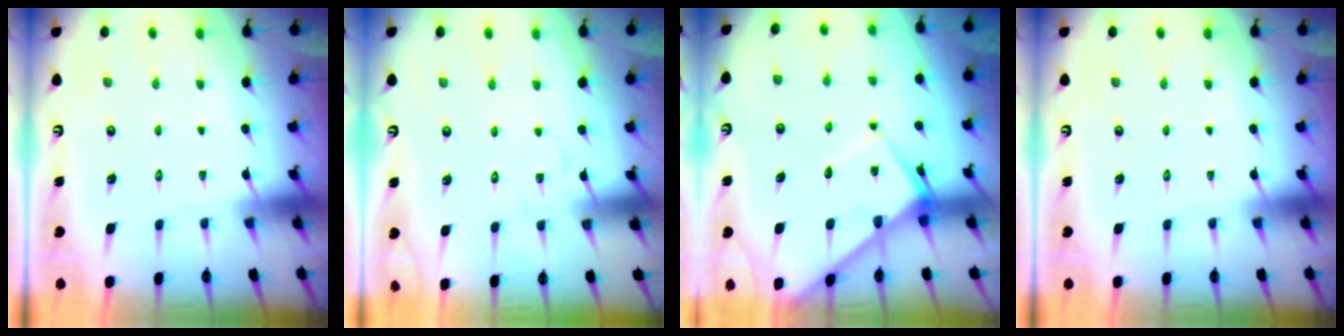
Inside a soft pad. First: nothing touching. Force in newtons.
{"total": 4.7, "press": 4.6, "slide": 0.6}
{"total": 8.7, "press": 8.6, "slide": 0.9}
{"total": 0.0}